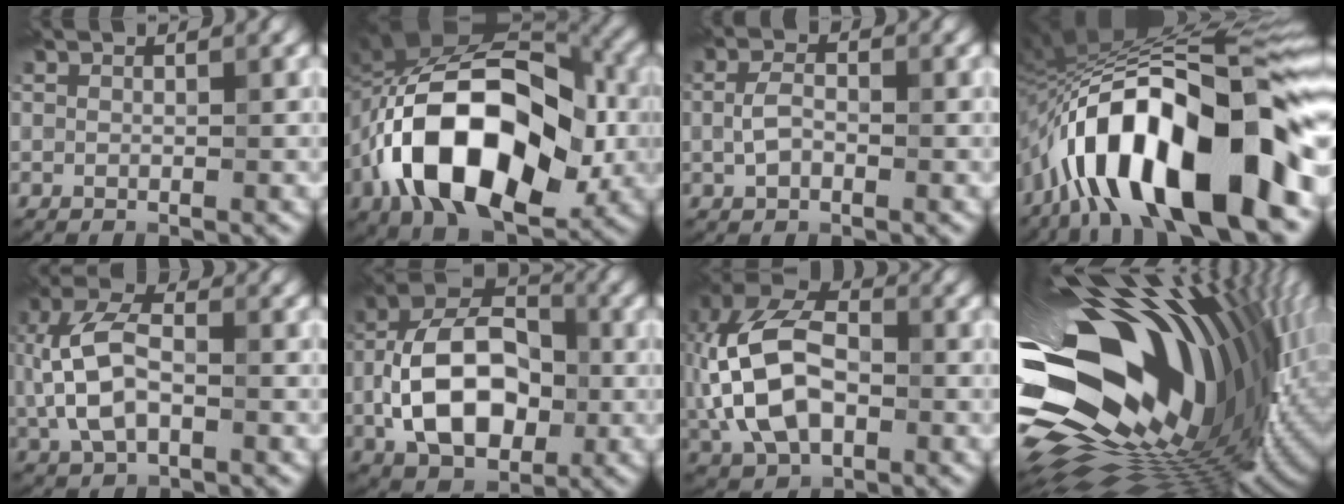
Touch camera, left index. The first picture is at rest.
{"total": 15.5, "force": [-4.0, 9.5, 11.6], "torque": [-0.184, 0.007, -0.082]}
{"total": 2.0, "force": [-0.3, 1.1, 1.7], "torque": [-0.042, 0.010, -0.010]}
{"total": 17.7, "force": [-6.8, 6.1, 15.1], "torque": [-0.222, 0.045, -0.127]}
{"total": 6.5, "force": [0.2, 3.8, 5.2], "torque": [-0.119, 0.012, -0.002]}
{"total": 10.5, "force": [-1.8, 6.5, 8.0], "torque": [-0.146, 0.019, -0.040]}
{"total": 11.0, "force": [-0.6, 7.0, 8.5], "torque": [-0.196, 0.019, -0.024]}
{"total": 20.6, "force": [1.8, 11.1, 17.3], "torque": [-0.301, -0.019, 0.019]}